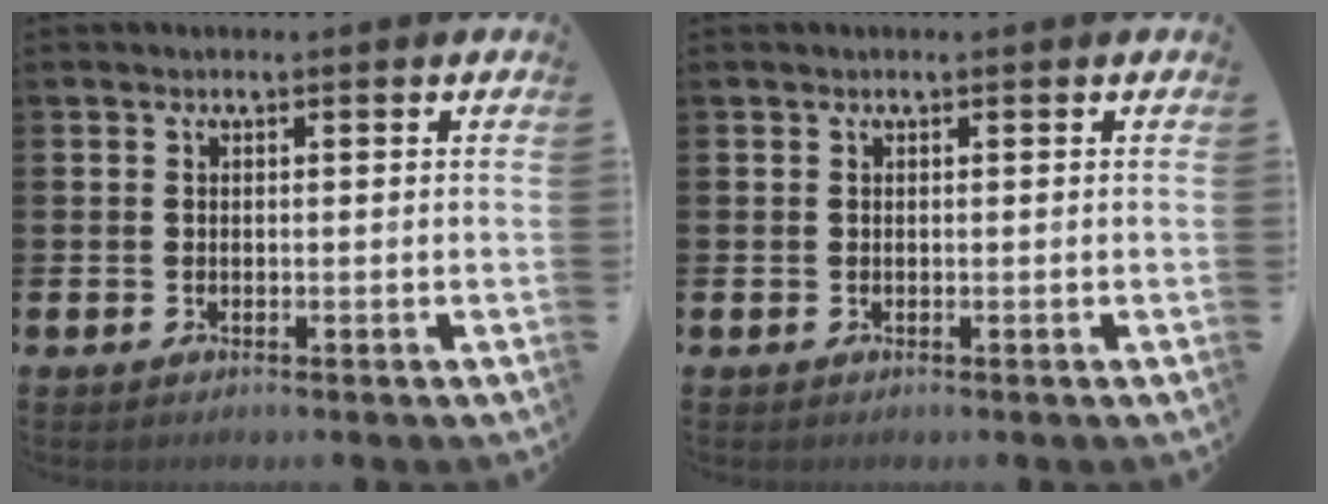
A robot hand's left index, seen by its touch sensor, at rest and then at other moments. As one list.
[{"total": 0.0}]